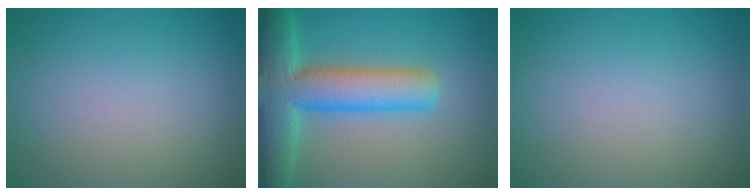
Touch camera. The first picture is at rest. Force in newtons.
{"total": 9.3, "press": 9.3, "slide": 0.4}
{"total": 0.0}